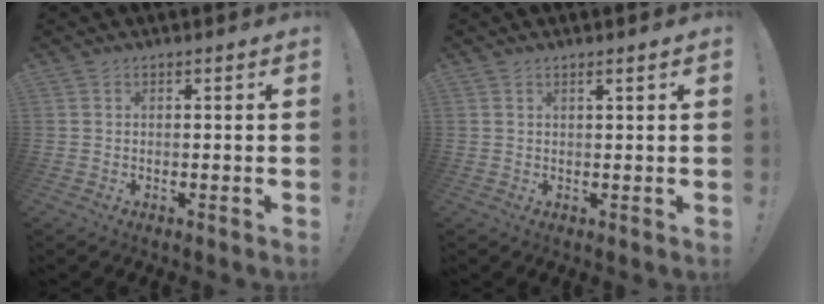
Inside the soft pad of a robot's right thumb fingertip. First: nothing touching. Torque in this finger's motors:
{"motor_torque": [0.19, 0.25, 0.04, -0.04, 0.08]}